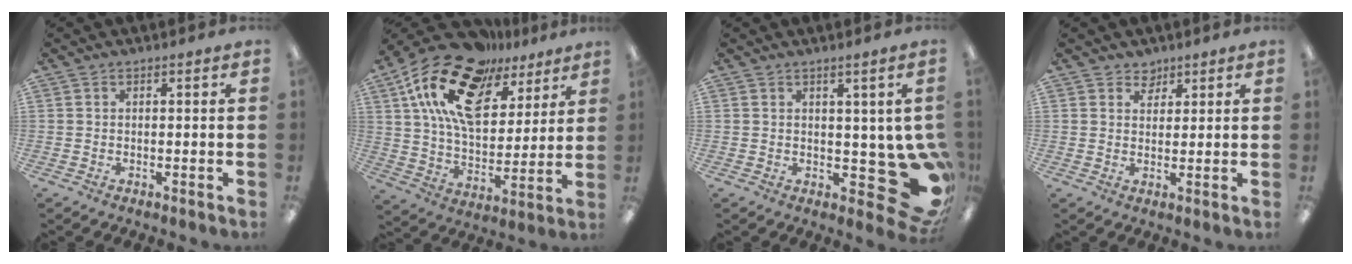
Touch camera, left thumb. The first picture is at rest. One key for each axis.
{"total": 21.2, "fx": 12.2, "fy": 11.2, "fz": 13.2, "tx": -0.257, "ty": -0.059, "tz": 0.215}
{"total": 8.8, "fx": 1.1, "fy": 4.3, "fz": 7.6, "tx": -0.080, "ty": -0.037, "tz": 0.040}
{"total": 3.3, "fx": 2.6, "fy": 2.1, "fz": 0.0, "tx": 0.005, "ty": -0.015, "tz": 0.047}